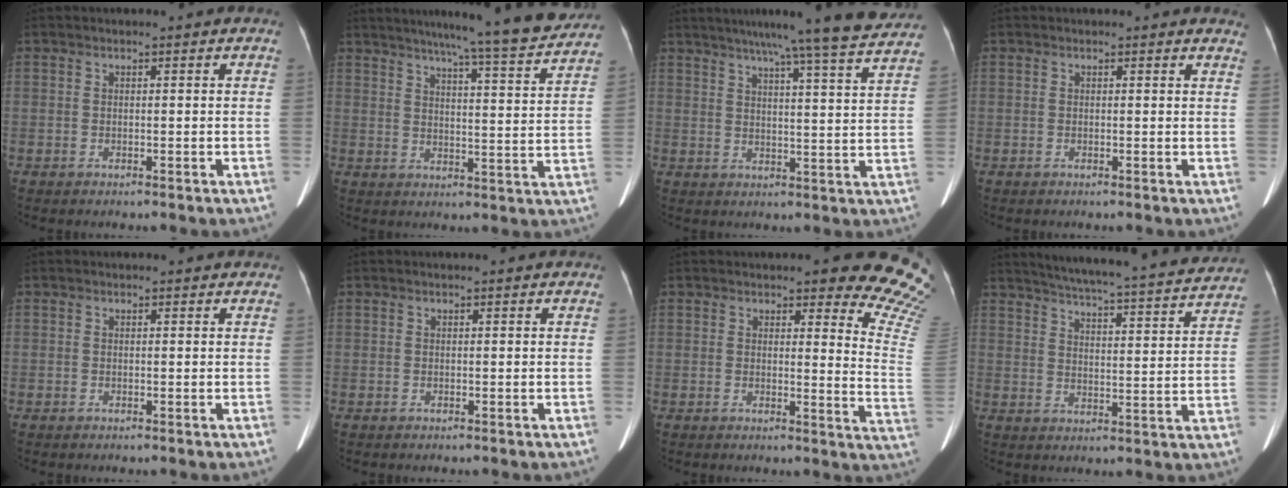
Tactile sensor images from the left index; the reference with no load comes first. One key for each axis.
{"total": 19.3, "fx": 17.1, "fy": 0.2, "fz": 8.8, "tx": -0.127, "ty": -0.032, "tz": 0.216}
{"total": 20.7, "fx": 18.5, "fy": -0.9, "fz": 9.3, "tx": -0.144, "ty": -0.032, "tz": 0.231}
{"total": 2.4, "fx": 2.3, "fy": 0.5, "fz": 0.4, "tx": -0.004, "ty": -0.009, "tz": 0.002}
{"total": 0.5, "fx": 0.3, "fy": 0.5, "fz": 0.0, "tx": 0.000, "ty": 0.006, "tz": 0.003}
{"total": 0.0}
{"total": 13.9, "fx": 12.4, "fy": 1.9, "fz": 6.1, "tx": -0.041, "ty": -0.105, "tz": 0.101}
{"total": 24.7, "fx": 22.6, "fy": 1.8, "fz": 9.6, "tx": -0.153, "ty": -0.029, "tz": 0.287}